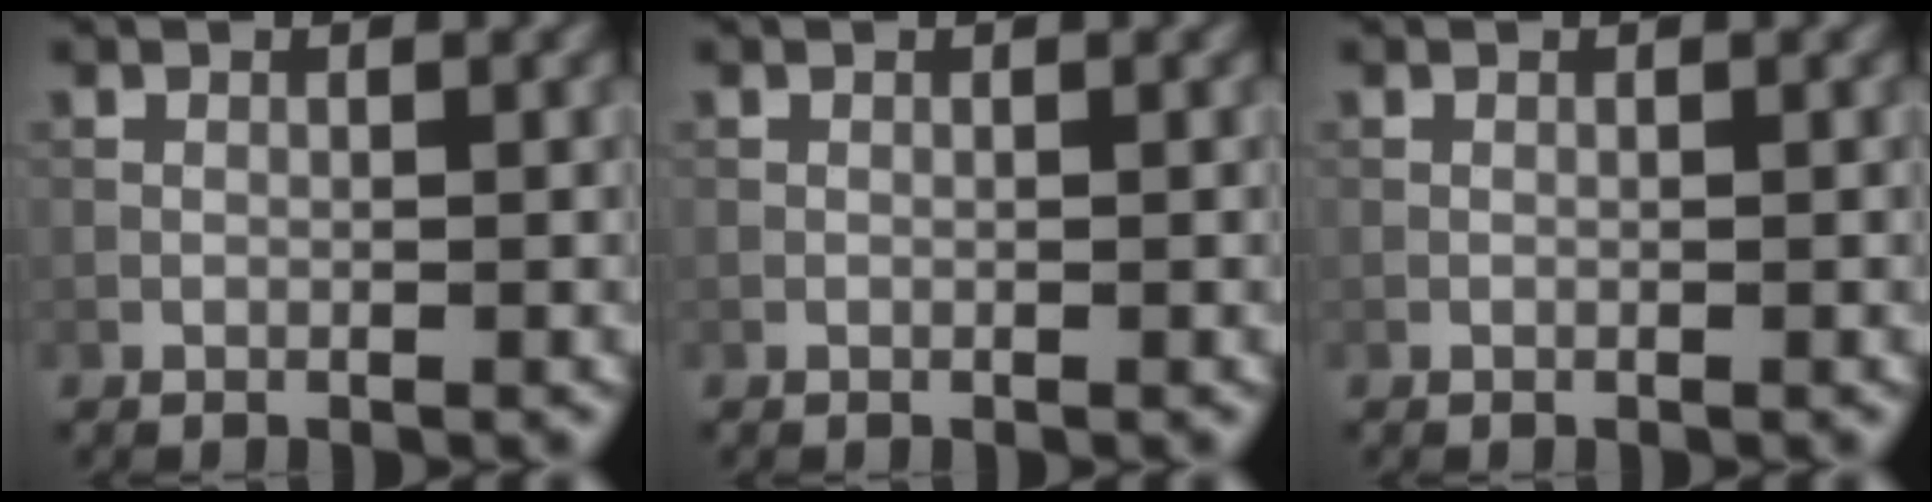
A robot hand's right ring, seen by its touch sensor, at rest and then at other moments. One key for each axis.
{"total": 0.0}
{"total": 0.0}